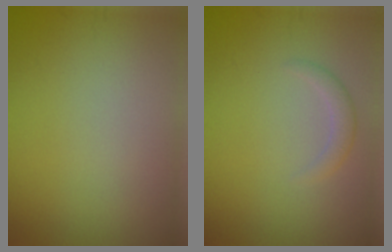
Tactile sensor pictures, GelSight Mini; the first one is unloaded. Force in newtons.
{"total": 1.4, "press": 1.4, "slide": 0.1}